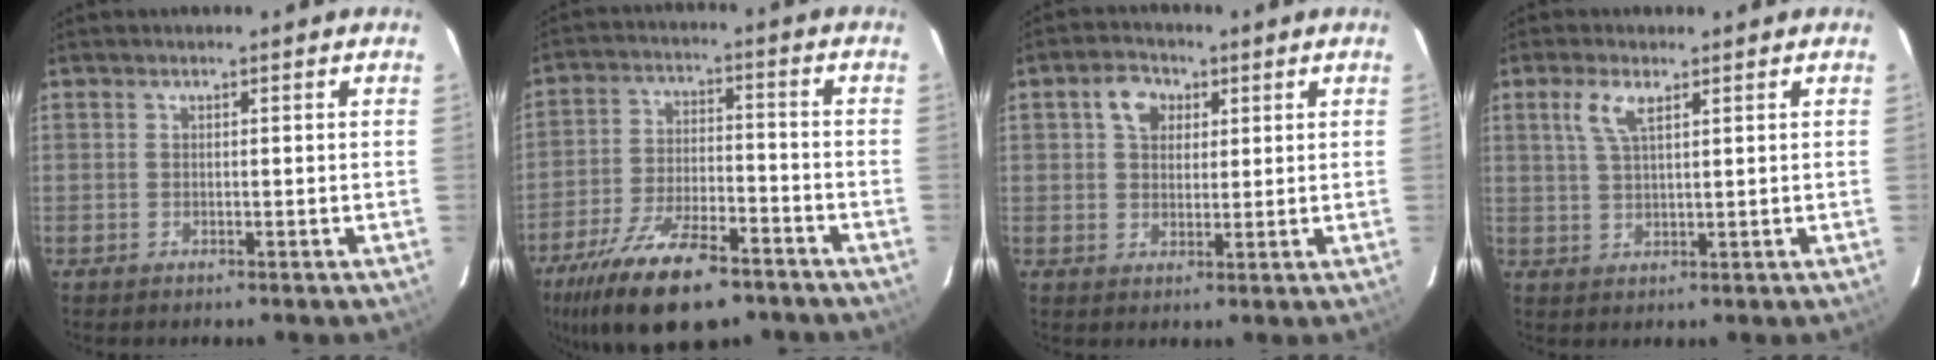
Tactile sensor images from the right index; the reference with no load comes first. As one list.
[{"total": 18.3, "force": [-12.9, 6.7, 11.1], "torque": [-0.225, -0.028, -0.216]}, {"total": 5.2, "force": [1.9, 4.0, 2.7], "torque": [-0.043, 0.020, 0.034]}, {"total": 4.3, "force": [2.2, 1.4, 3.5], "torque": [-0.071, 0.005, 0.045]}]